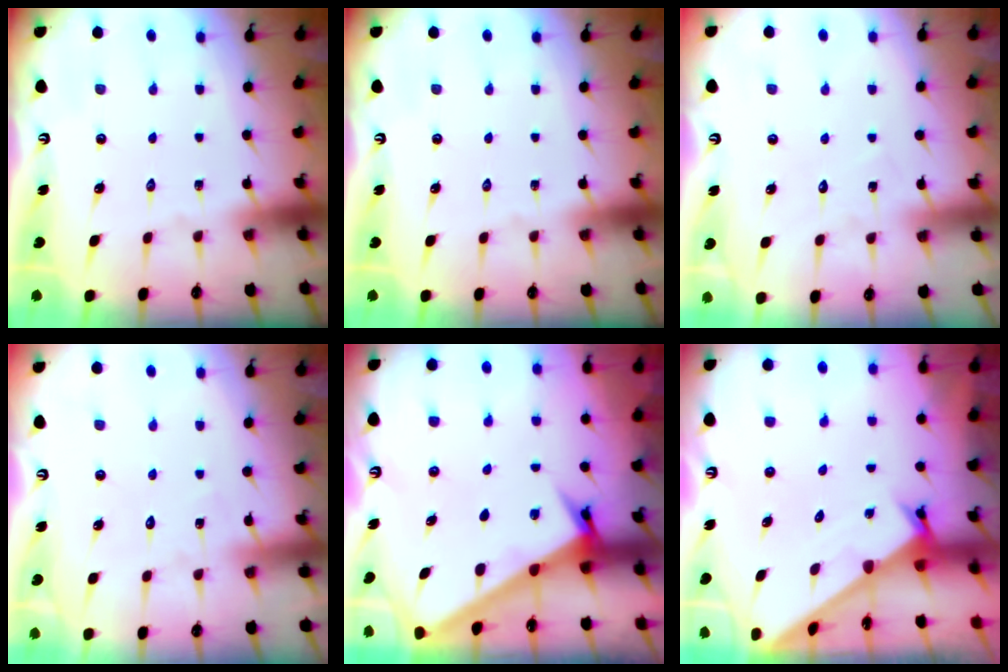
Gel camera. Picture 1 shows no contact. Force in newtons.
{"total": 0.0}
{"total": 3.7, "press": 3.7, "slide": 0.4}
{"total": 4.9, "press": 4.9, "slide": 0.4}
{"total": 4.1, "press": 4.1, "slide": 0.4}
{"total": 1.7, "press": 1.7, "slide": 0.1}